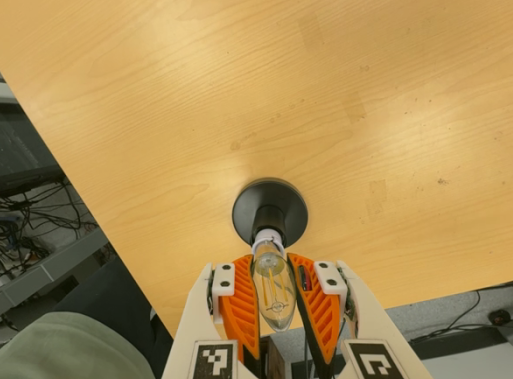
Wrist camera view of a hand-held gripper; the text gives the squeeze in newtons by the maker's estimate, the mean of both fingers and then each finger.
{"total": 20.2, "left": 20.5, "right": 19.8}